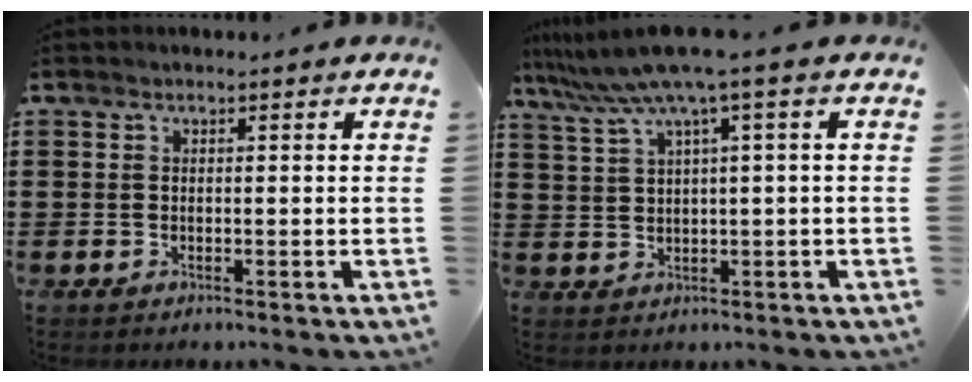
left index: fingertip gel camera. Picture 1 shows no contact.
{"total": 6.3, "force": [3.0, -0.5, 5.6], "torque": [-0.130, -0.029, 0.045]}